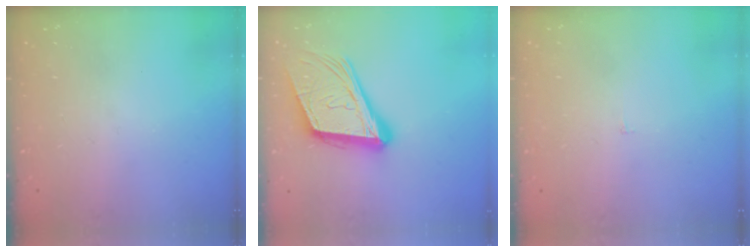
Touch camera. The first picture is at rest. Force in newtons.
{"total": 20.1, "press": 19.6, "slide": 4.5}
{"total": 1.8, "press": 1.8, "slide": 0.1}